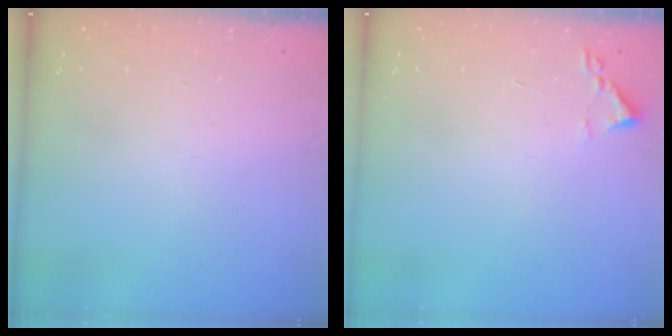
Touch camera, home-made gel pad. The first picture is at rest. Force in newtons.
{"total": 1.8, "press": 1.7, "slide": 0.2}